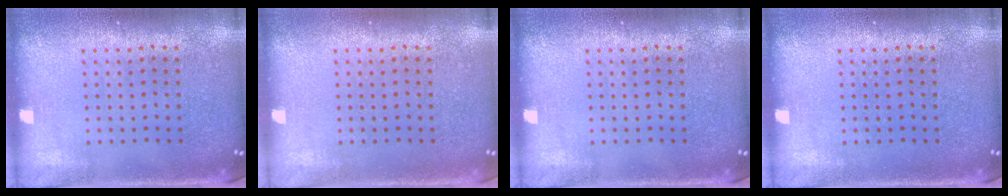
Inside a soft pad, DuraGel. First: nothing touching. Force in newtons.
{"total": 0.0}
{"total": 0.0}
{"total": 0.0}